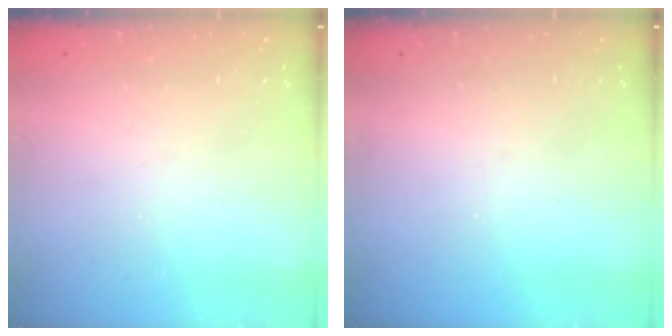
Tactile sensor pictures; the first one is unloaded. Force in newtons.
{"total": 0.0}